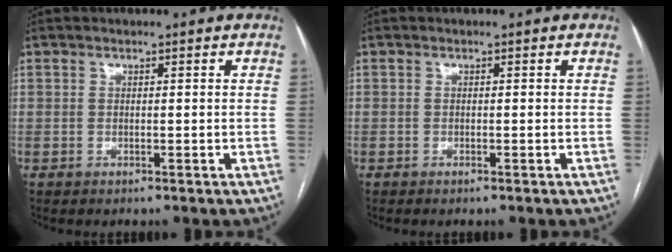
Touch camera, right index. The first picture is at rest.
{"total": 0.0}